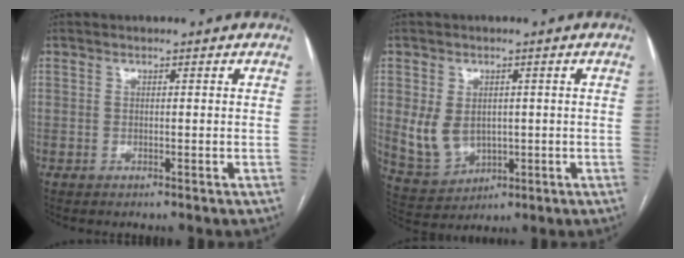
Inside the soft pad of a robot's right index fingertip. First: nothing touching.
{"total": 7.3, "force": [0.0, 5.7, 4.5], "torque": [-0.093, 0.006, 0.025]}